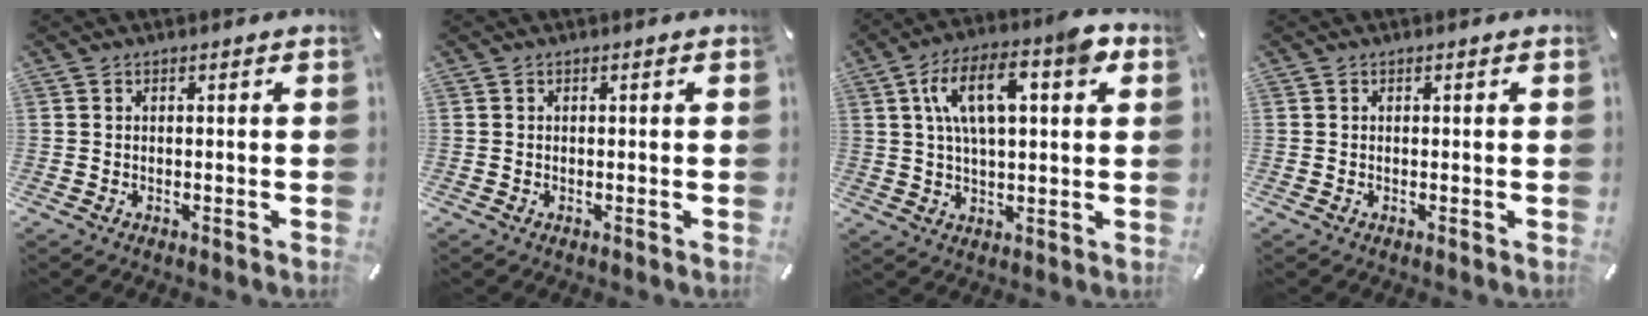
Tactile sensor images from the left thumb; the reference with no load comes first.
{"total": 0.0}
{"total": 14.0, "force": [5.1, 6.4, 11.4], "torque": [-0.190, 0.009, 0.087]}
{"total": 0.0}